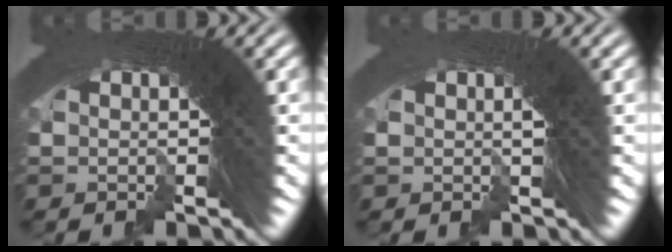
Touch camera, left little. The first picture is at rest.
{"total": 0.7, "force": [0.2, 0.4, 0.5], "torque": [-0.016, 0.001, 0.002]}